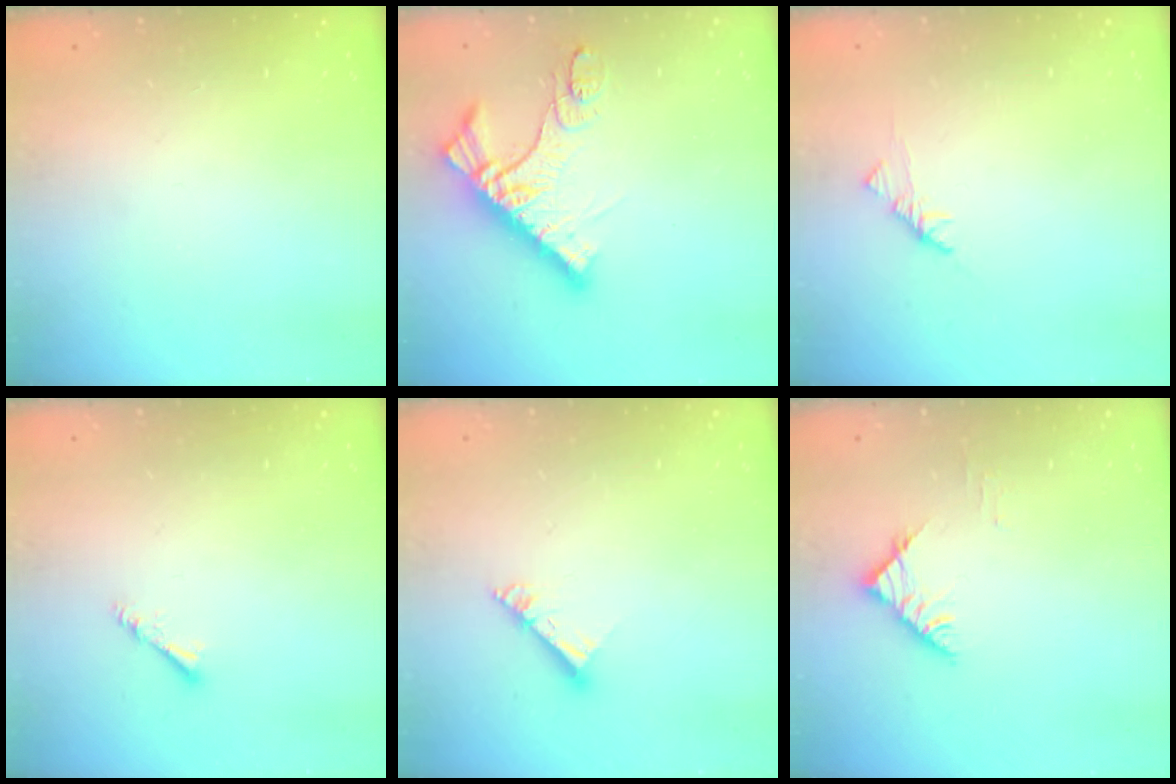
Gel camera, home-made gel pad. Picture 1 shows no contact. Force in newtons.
{"total": 12.3, "press": 12.2, "slide": 1.2}
{"total": 1.9, "press": 1.7, "slide": 0.6}
{"total": 3.0, "press": 2.9, "slide": 0.6}
{"total": 6.6, "press": 6.5, "slide": 0.7}
{"total": 5.3, "press": 5.3, "slide": 0.2}